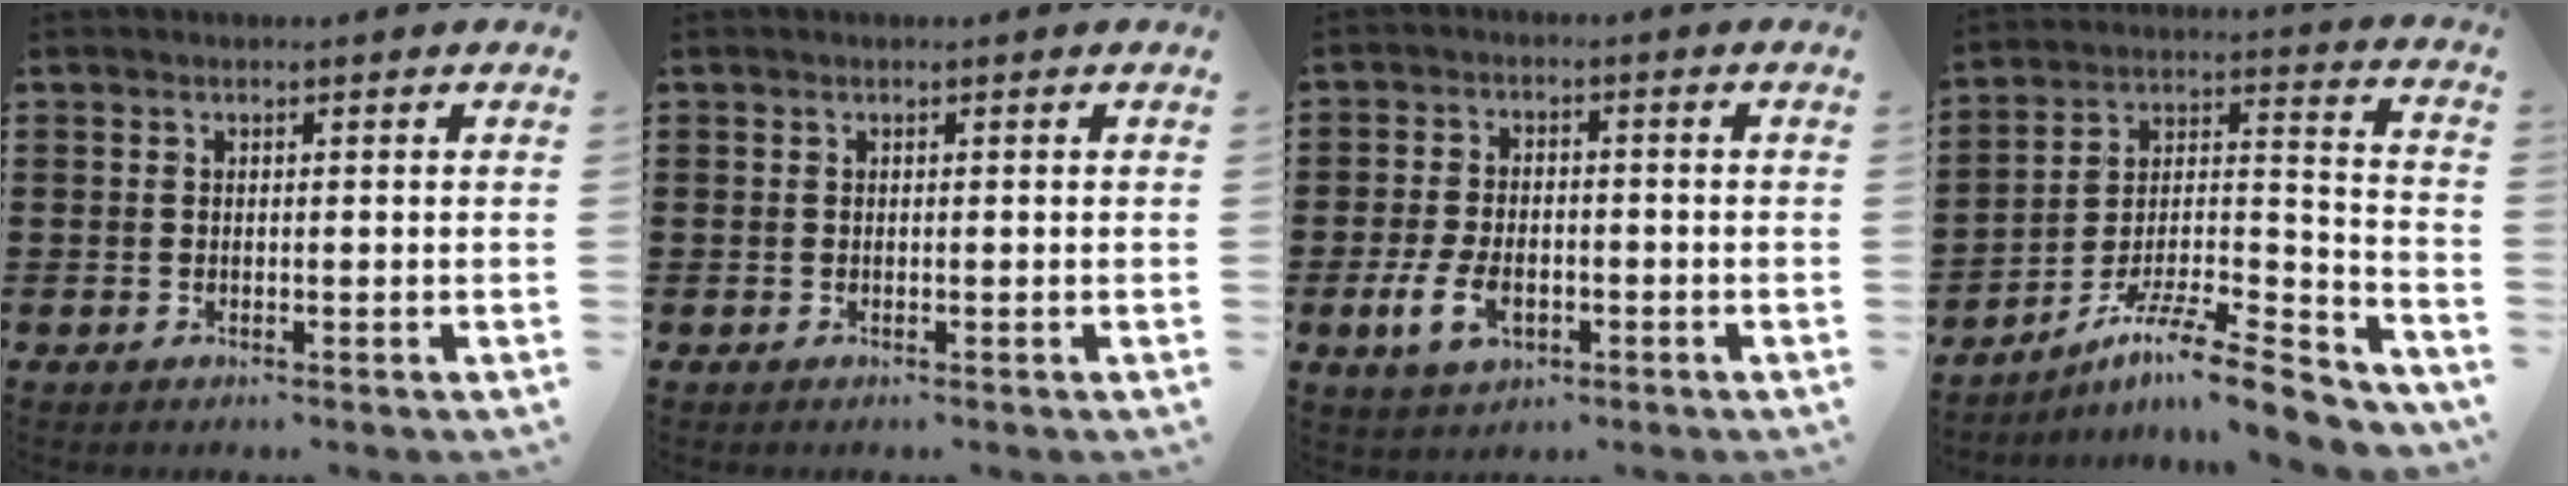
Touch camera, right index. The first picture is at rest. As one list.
[{"total": 0.0}, {"total": 5.7, "force": [-2.0, 3.3, 4.2], "torque": [-0.099, -0.003, -0.040]}, {"total": 10.4, "force": [-8.3, 1.1, 6.2], "torque": [-0.093, 0.014, -0.159]}]